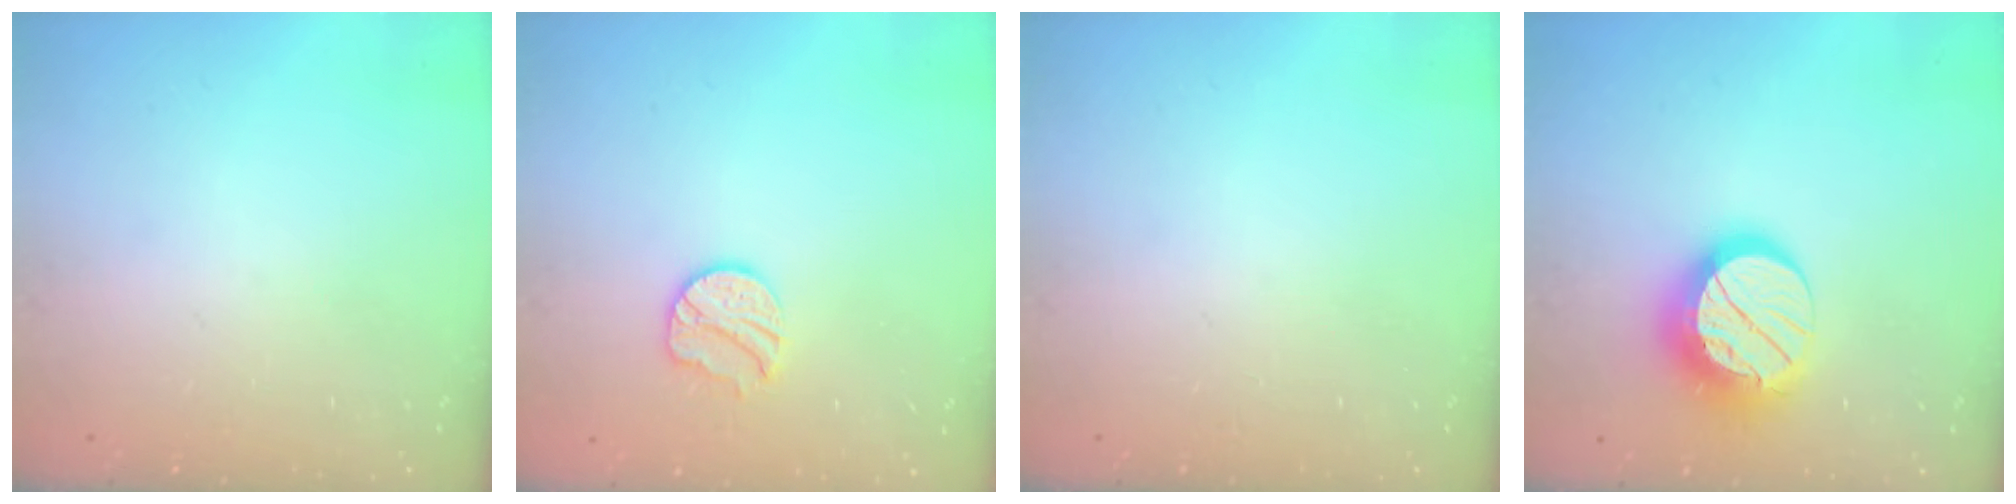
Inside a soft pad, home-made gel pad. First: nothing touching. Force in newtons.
{"total": 10.4, "press": 10.3, "slide": 0.6}
{"total": 0.0}
{"total": 15.0, "press": 15.0, "slide": 1.0}